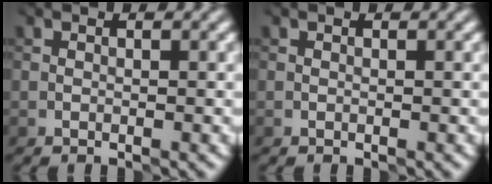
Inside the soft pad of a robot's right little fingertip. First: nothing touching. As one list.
[{"total": 0.0}]